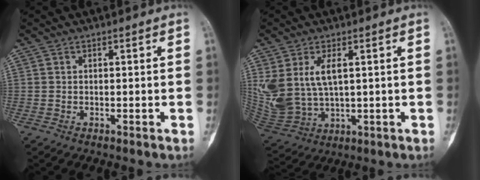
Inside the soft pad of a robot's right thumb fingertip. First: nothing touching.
{"total": 13.6, "force": [3.4, 7.9, 10.5], "torque": [-0.229, -0.014, 0.086]}